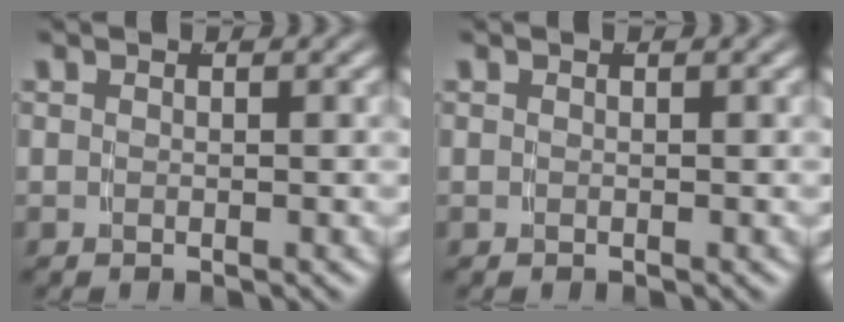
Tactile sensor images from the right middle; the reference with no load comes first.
{"total": 0.0}